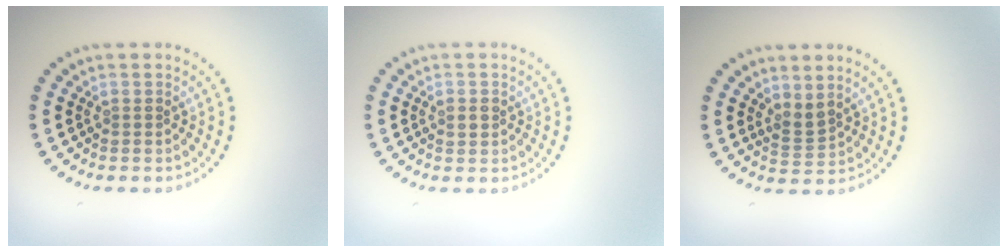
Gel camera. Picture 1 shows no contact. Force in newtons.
{"total": 1.1, "press": 1.1, "slide": 0.1}
{"total": 1.7, "press": 1.2, "slide": 1.1}